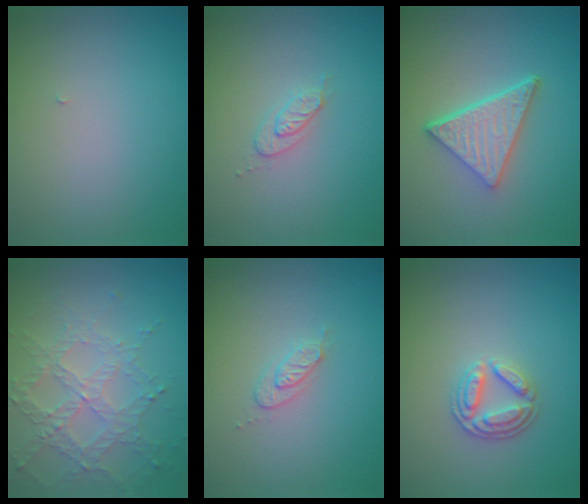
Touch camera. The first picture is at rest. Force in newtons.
{"total": 1.7, "press": 1.6, "slide": 0.2}
{"total": 5.1, "press": 3.8, "slide": 3.4}
{"total": 4.5, "press": 3.3, "slide": 3.1}
{"total": 1.7, "press": 1.6, "slide": 0.2}
{"total": 2.7, "press": 2.6, "slide": 0.9}